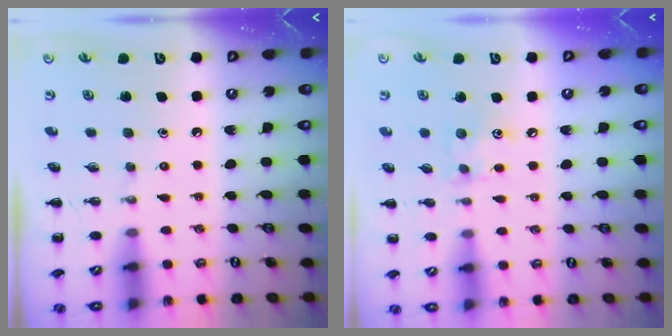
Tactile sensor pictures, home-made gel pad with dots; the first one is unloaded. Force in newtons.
{"total": 6.3, "press": 6.2, "slide": 1.1}